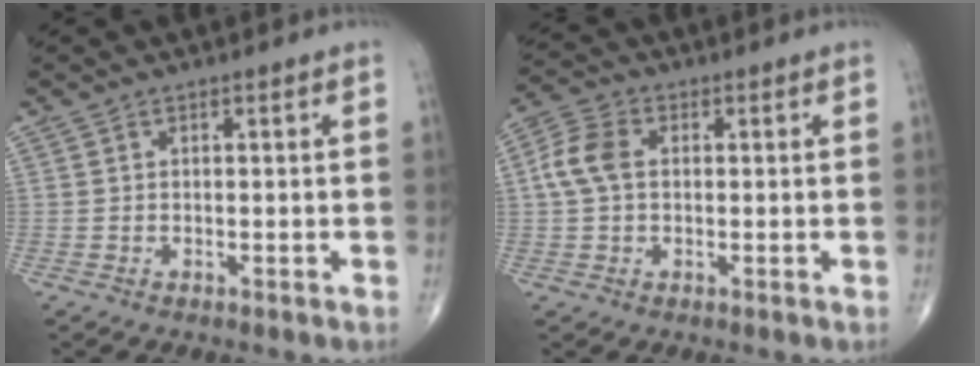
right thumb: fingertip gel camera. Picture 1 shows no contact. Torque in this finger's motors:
{"motor_torque": [-0.17, 0.42, 0.69, 0.10, 0.21]}